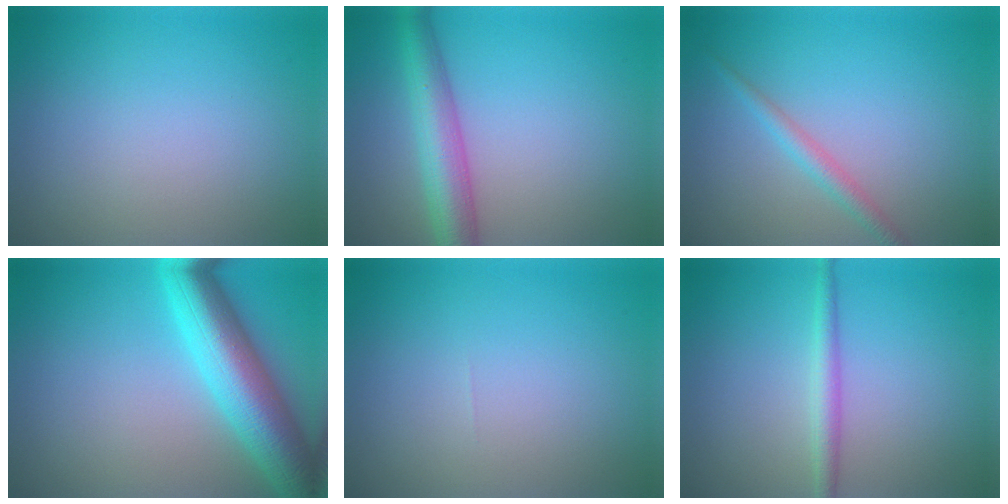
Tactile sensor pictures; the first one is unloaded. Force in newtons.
{"total": 5.2, "press": 5.2, "slide": 0.1}
{"total": 2.0, "press": 2.0, "slide": 0.0}
{"total": 8.9, "press": 8.9, "slide": 0.1}
{"total": 0.0}
{"total": 2.0, "press": 2.0, "slide": 0.0}